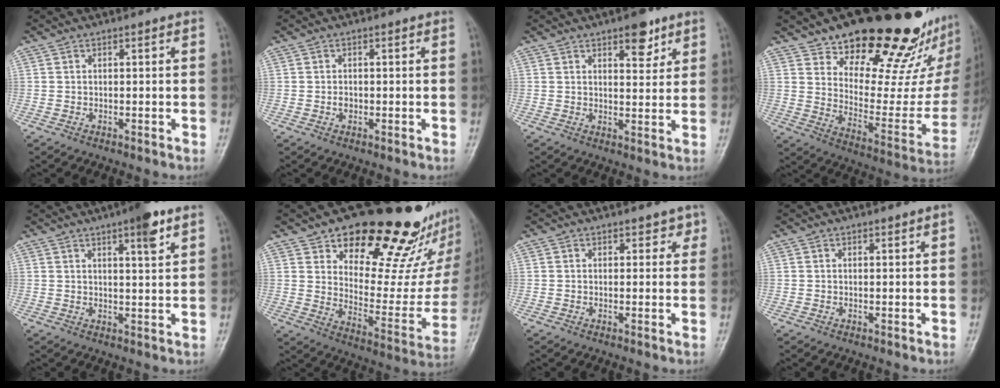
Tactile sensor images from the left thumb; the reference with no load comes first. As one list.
[{"total": 1.2, "force": [-0.2, 0.9, 0.7], "torque": [-0.006, 0.002, -0.004]}, {"total": 5.8, "force": [3.6, 2.6, 3.8], "torque": [-0.029, -0.020, 0.048]}, {"total": 30.1, "force": [20.1, 11.8, 19.0], "torque": [-0.234, -0.094, 0.294]}, {"total": 6.3, "force": [3.7, 1.1, 5.0], "torque": [-0.067, -0.017, 0.052]}, {"total": 27.4, "force": [18.6, 11.5, 16.5], "torque": [-0.182, -0.095, 0.264]}, {"total": 2.1, "force": [1.4, 1.4, 0.7], "torque": [0.015, -0.005, 0.012]}, {"total": 0.7, "force": [0.6, 0.1, 0.4], "torque": [-0.002, -0.002, 0.009]}]